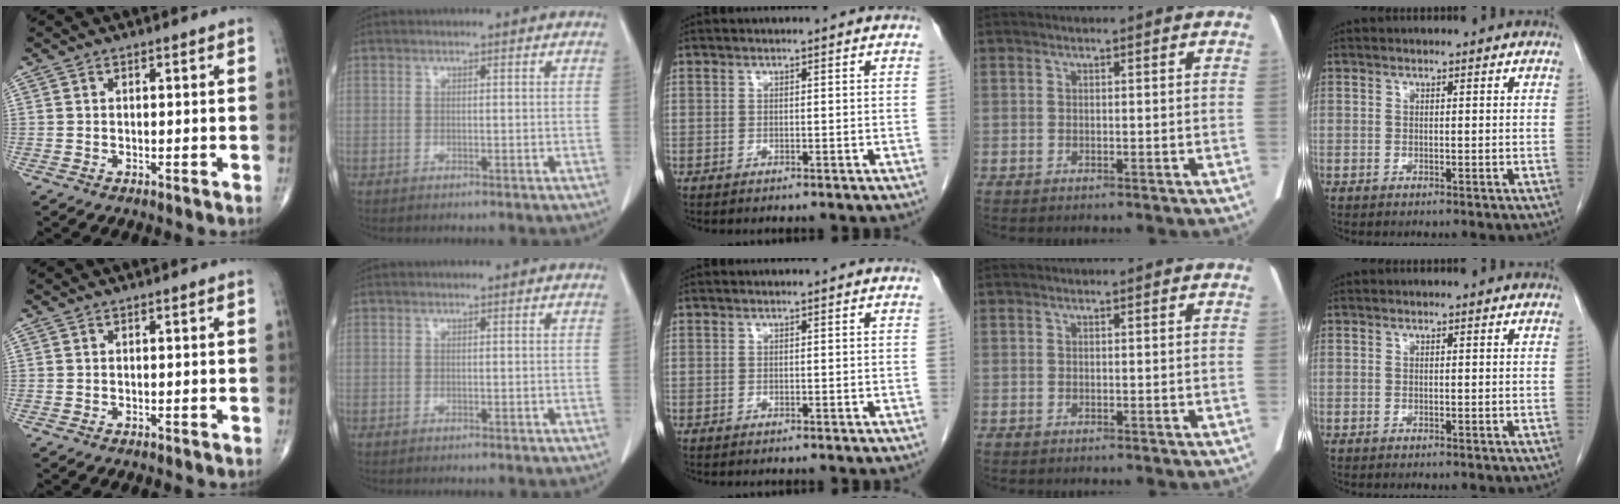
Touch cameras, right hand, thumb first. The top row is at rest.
{}